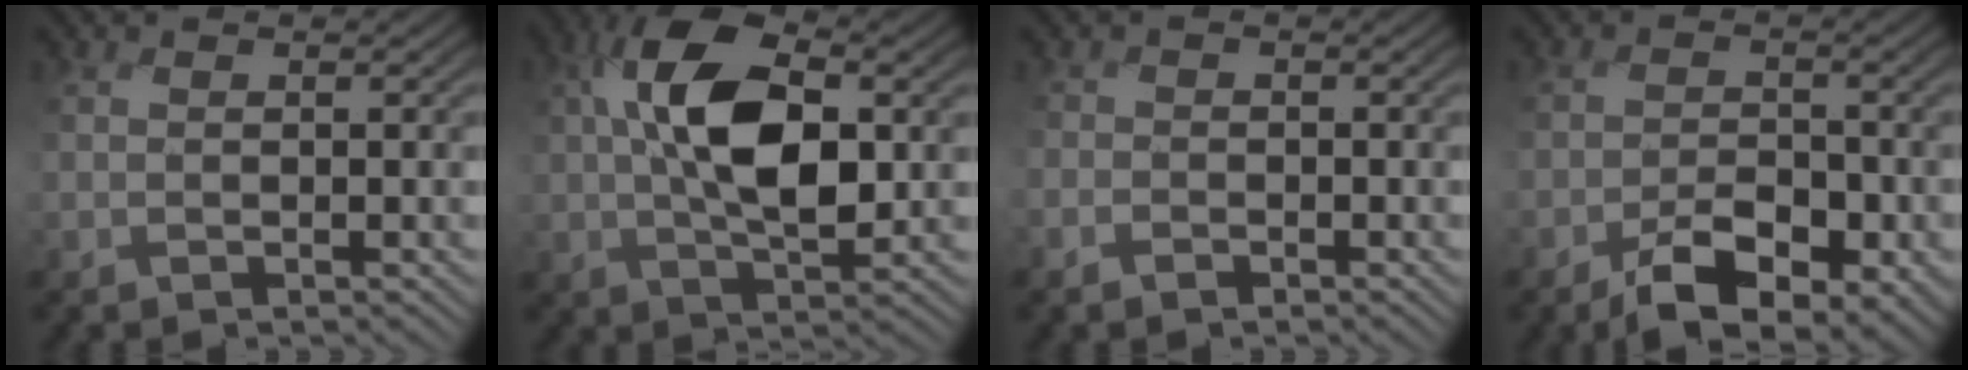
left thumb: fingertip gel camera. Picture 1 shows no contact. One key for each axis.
{"total": 11.3, "fx": 1.6, "fy": 6.0, "fz": 9.4, "tx": -0.188, "ty": 0.012, "tz": 0.021}
{"total": 1.6, "fx": -1.3, "fy": 0.5, "fz": -0.7, "tx": 0.022, "ty": -0.004, "tz": -0.034}
{"total": 6.5, "fx": -4.1, "fy": 3.3, "fz": 3.8, "tx": -0.061, "ty": -0.012, "tz": -0.074}